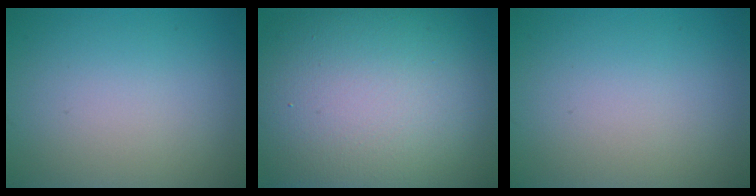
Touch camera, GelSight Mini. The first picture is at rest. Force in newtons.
{"total": 18.0, "press": 18.0, "slide": 1.1}
{"total": 0.0}